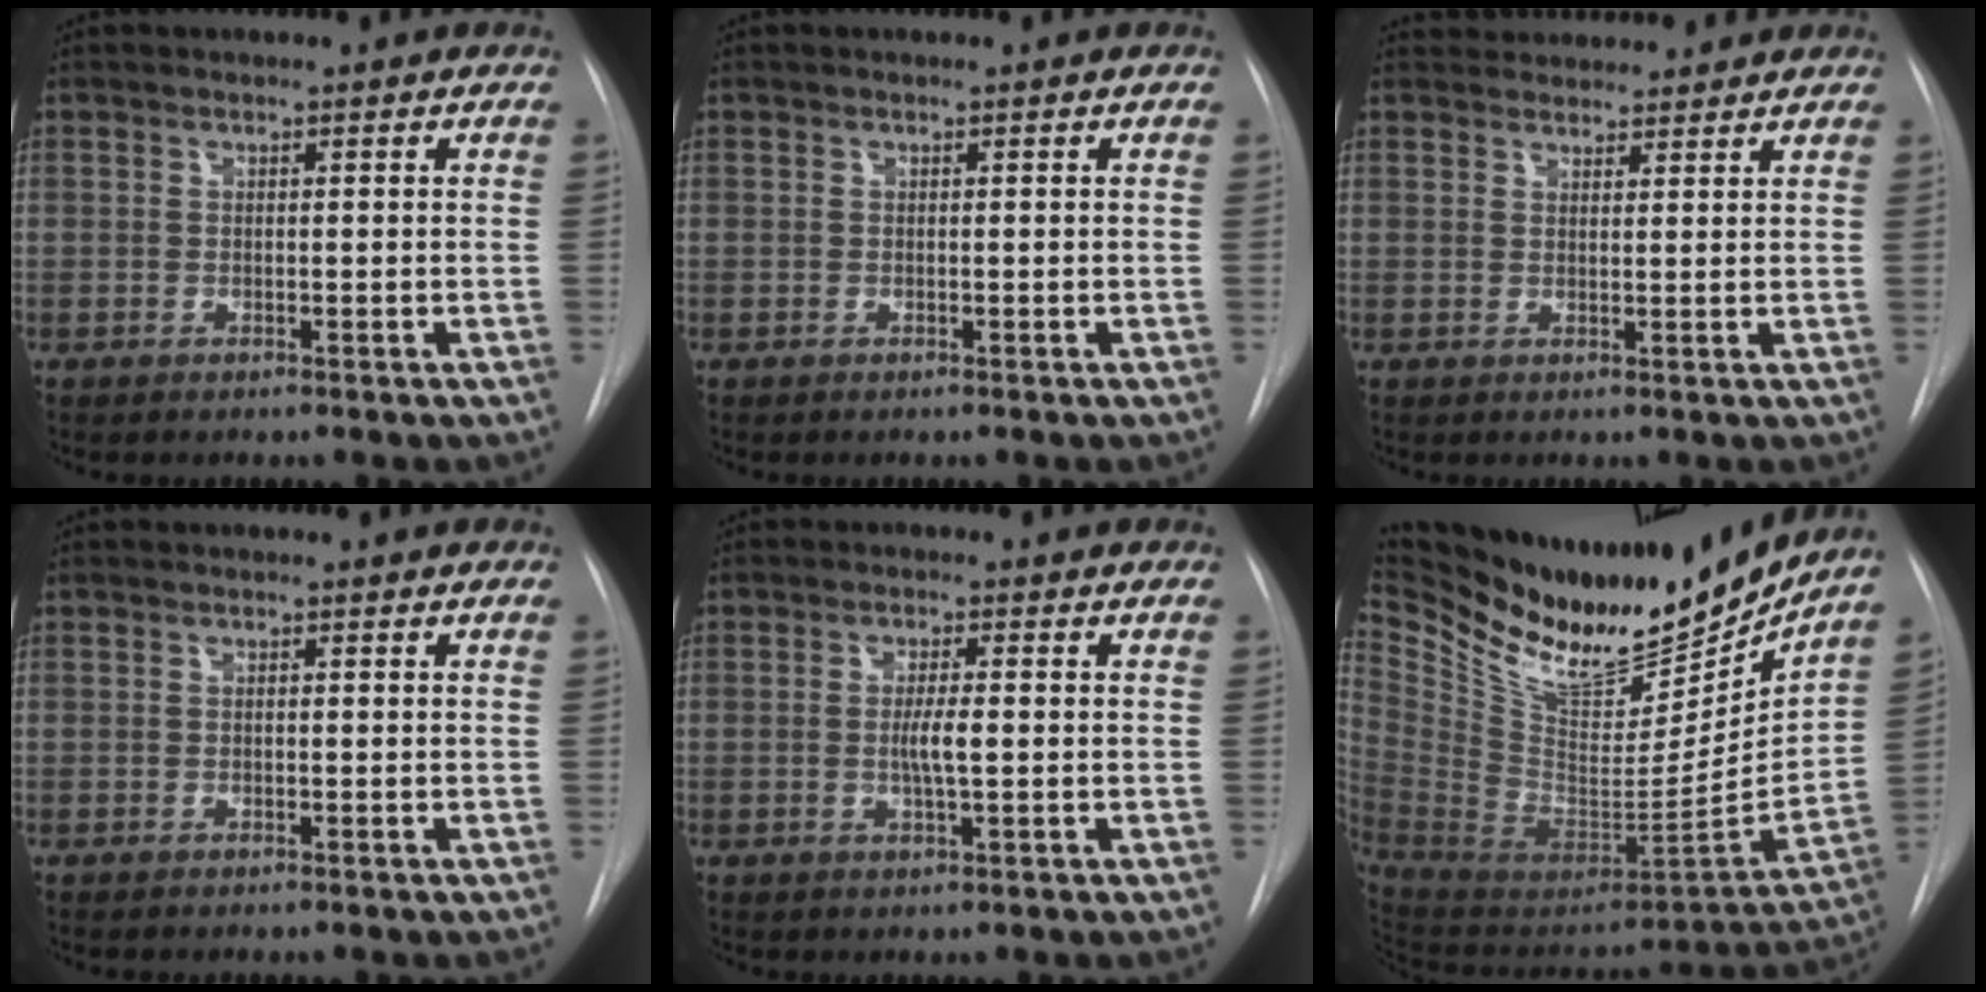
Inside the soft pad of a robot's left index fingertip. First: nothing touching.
{"total": 0.0}
{"total": 6.1, "force": [5.9, 1.5, 0.5], "torque": [-0.001, 0.027, 0.076]}
{"total": 0.0}
{"total": 3.3, "force": [-0.2, 0.3, 3.3], "torque": [-0.062, -0.002, -0.004]}
{"total": 28.9, "force": [25.1, 7.6, 12.1], "torque": [-0.242, -0.064, 0.402]}